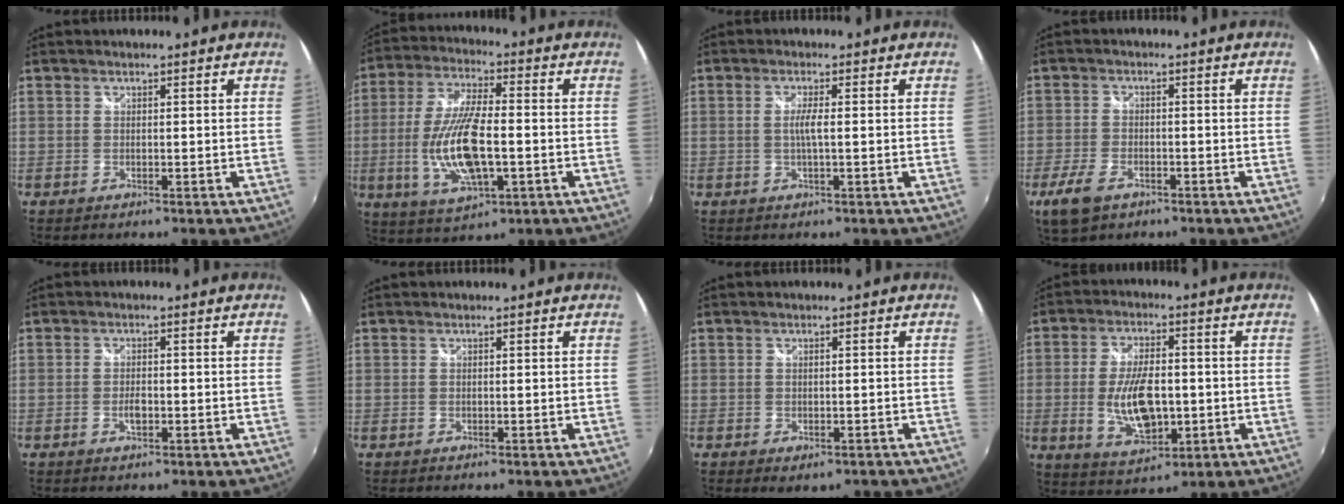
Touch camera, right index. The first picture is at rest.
{"total": 14.9, "force": [-2.8, 5.3, 13.6], "torque": [-0.279, -0.009, -0.047]}
{"total": 2.5, "force": [-0.1, -0.1, 2.4], "torque": [-0.047, -0.002, -0.005]}
{"total": 7.2, "force": [-4.3, 3.9, 4.2], "torque": [-0.115, -0.015, -0.076]}
{"total": 2.1, "force": [-0.7, 0.9, 1.8], "torque": [-0.033, -0.002, -0.013]}
{"total": 0.0}
{"total": 2.7, "force": [-1.5, 1.5, 1.7], "torque": [-0.031, -0.015, -0.017]}
{"total": 11.7, "force": [-1.4, 5.6, 10.1], "torque": [-0.195, -0.008, -0.017]}